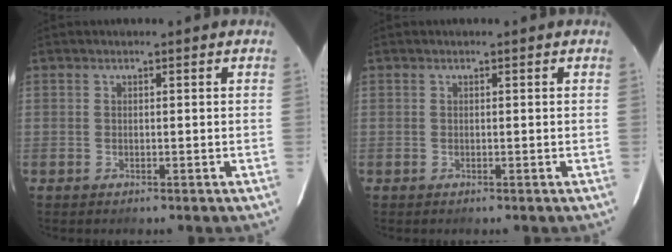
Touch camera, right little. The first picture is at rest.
{"total": 0.0}